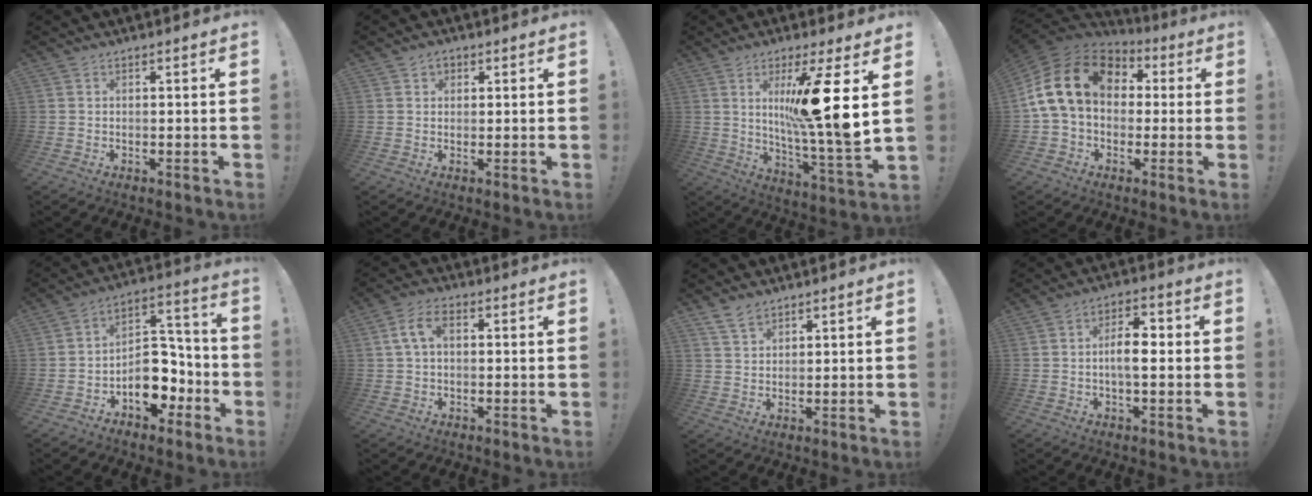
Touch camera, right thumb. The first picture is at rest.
{"total": 2.2, "force": [0.9, 1.8, 0.9], "torque": [-0.003, -0.003, 0.013]}
{"total": 17.9, "force": [5.2, 0.6, 17.1], "torque": [-0.267, -0.038, 0.060]}
{"total": 19.5, "force": [3.8, 13.7, 13.3], "torque": [-0.244, 0.008, 0.073]}
{"total": 13.5, "force": [-5.5, 10.0, 7.1], "torque": [-0.074, 0.040, -0.081]}
{"total": 6.5, "force": [1.3, 4.0, 4.9], "torque": [-0.097, 0.012, 0.025]}
{"total": 4.8, "force": [3.7, 2.5, 1.9], "torque": [-0.038, -0.014, 0.070]}
{"total": 7.3, "force": [-0.3, 3.2, 6.6], "torque": [-0.101, 0.003, -0.013]}